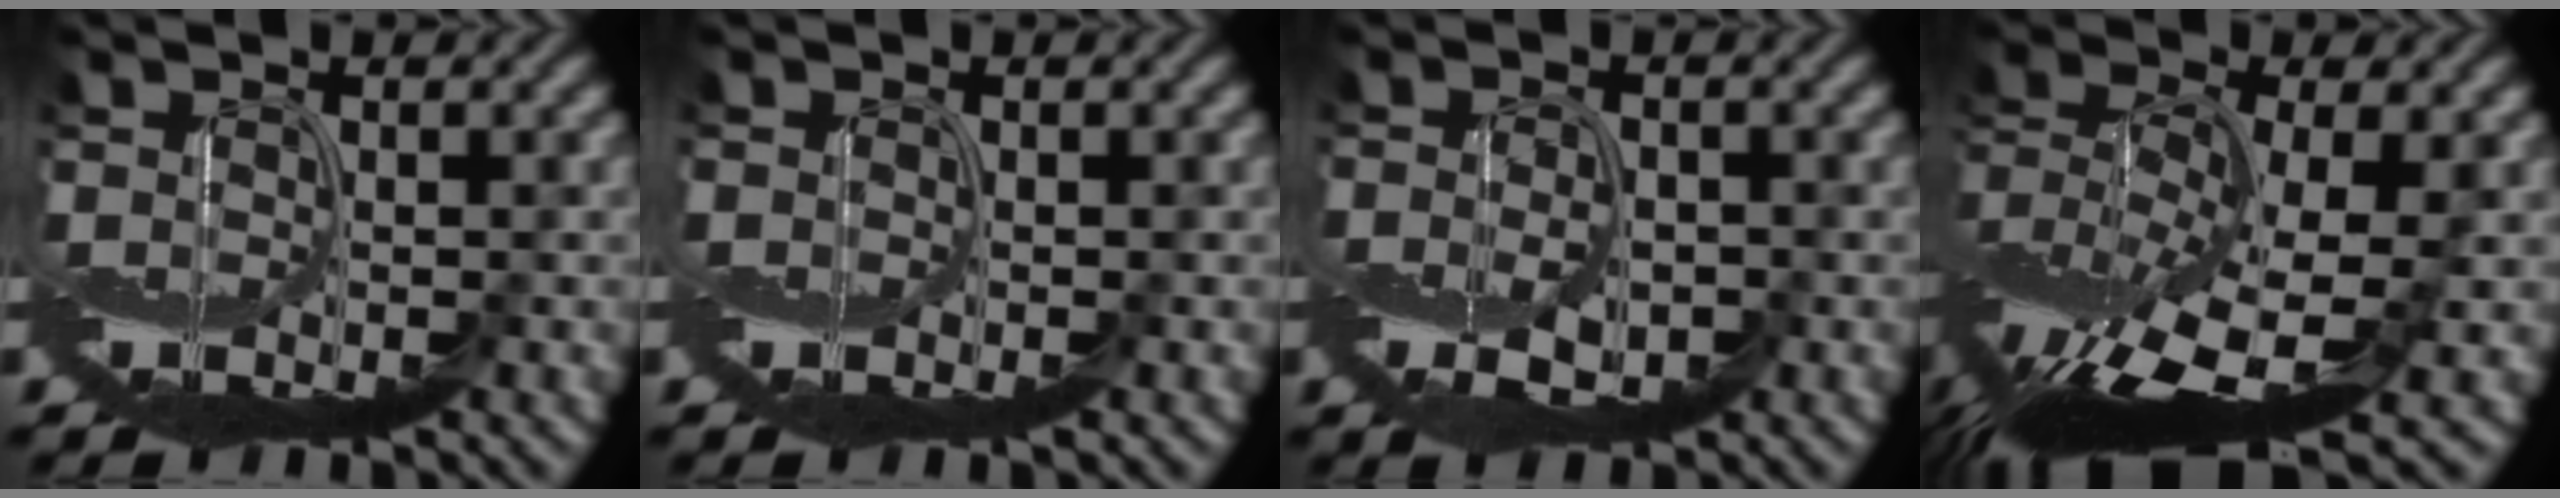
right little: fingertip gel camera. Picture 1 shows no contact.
{"total": 0.8, "force": [-0.3, 0.7, 0.3], "torque": [-0.004, -0.004, -0.004]}
{"total": 2.7, "force": [-1.1, 1.6, 1.9], "torque": [-0.042, -0.005, -0.019]}
{"total": 13.0, "force": [-4.4, 4.4, 11.4], "torque": [-0.246, 0.001, -0.072]}